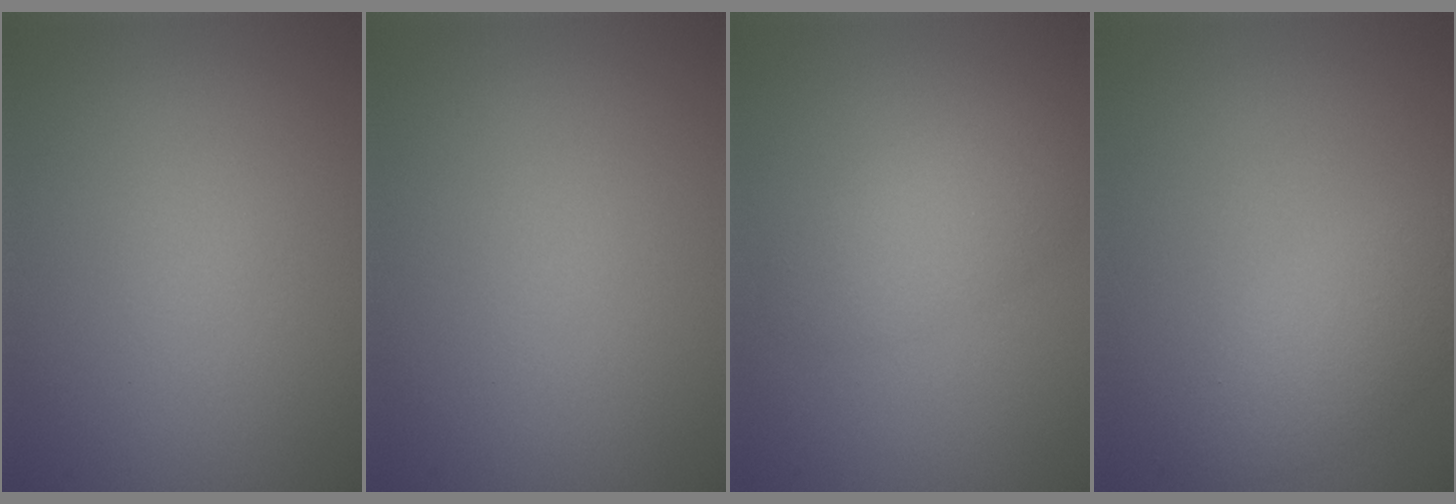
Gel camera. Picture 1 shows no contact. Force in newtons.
{"total": 0.0}
{"total": 3.2, "press": 3.2, "slide": 0.0}
{"total": 2.9, "press": 2.9, "slide": 0.2}